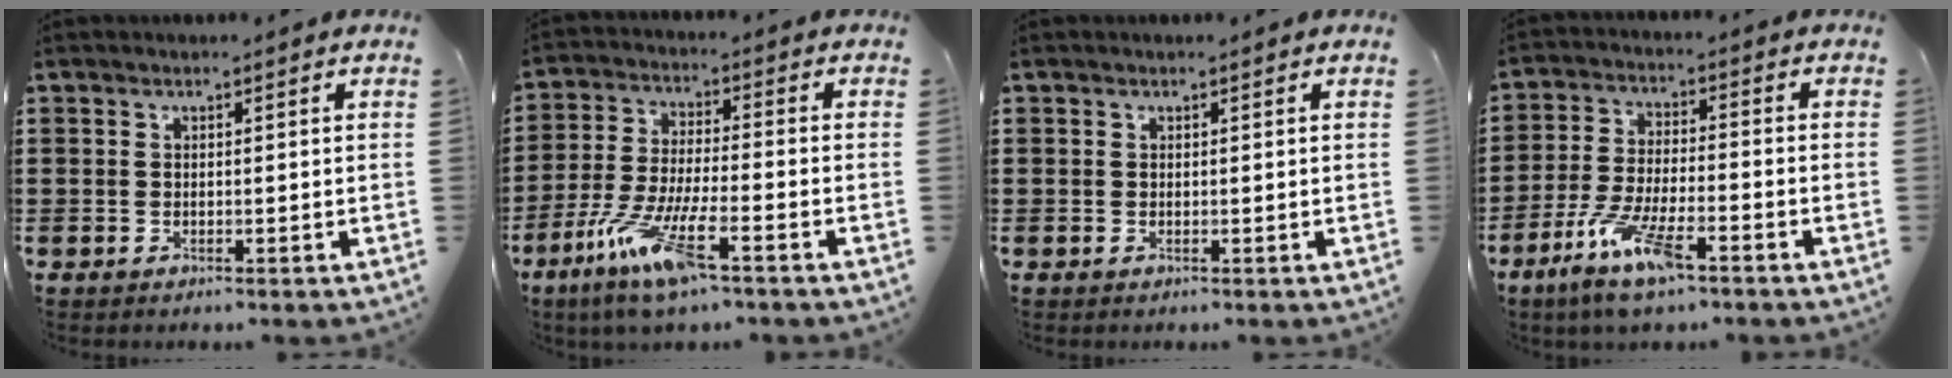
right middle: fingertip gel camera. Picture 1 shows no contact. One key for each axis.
{"total": 10.0, "fx": -6.4, "fy": 1.0, "fz": 7.6, "tx": -0.158, "ty": -0.011, "tz": -0.123}
{"total": 0.0}
{"total": 9.4, "fx": -6.0, "fy": 2.1, "fz": 6.9, "tx": -0.154, "ty": -0.009, "tz": -0.116}